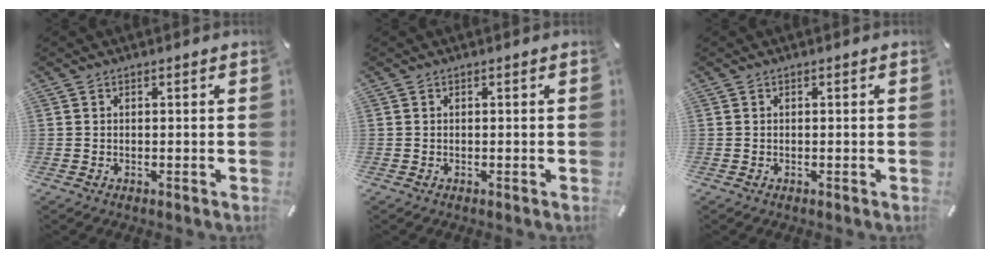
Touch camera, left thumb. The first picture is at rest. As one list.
[{"total": 0.0}, {"total": 0.0}]